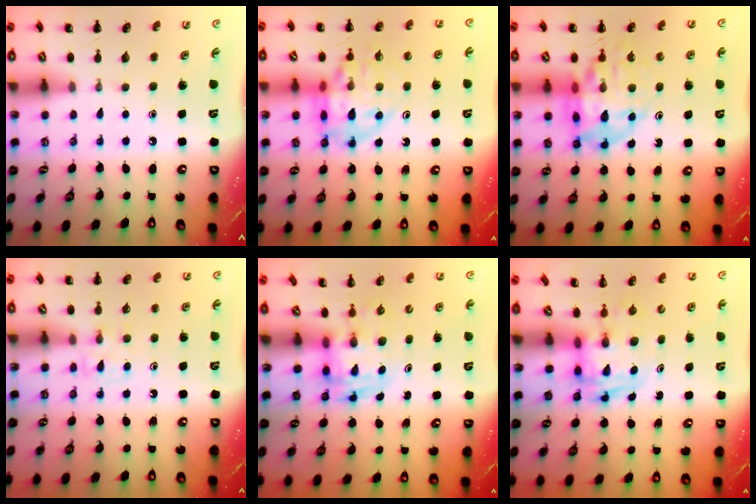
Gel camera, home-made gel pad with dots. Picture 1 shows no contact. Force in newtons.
{"total": 17.0, "press": 16.7, "slide": 3.2}
{"total": 17.0, "press": 16.6, "slide": 4.0}
{"total": 3.6, "press": 3.4, "slide": 1.2}
{"total": 3.5, "press": 3.5, "slide": 0.6}
{"total": 2.7, "press": 2.7, "slide": 0.5}